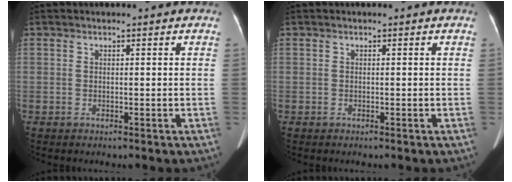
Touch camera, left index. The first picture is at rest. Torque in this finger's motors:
{"motor_torque": [0.02, 0.02, 0.00, 0.01]}